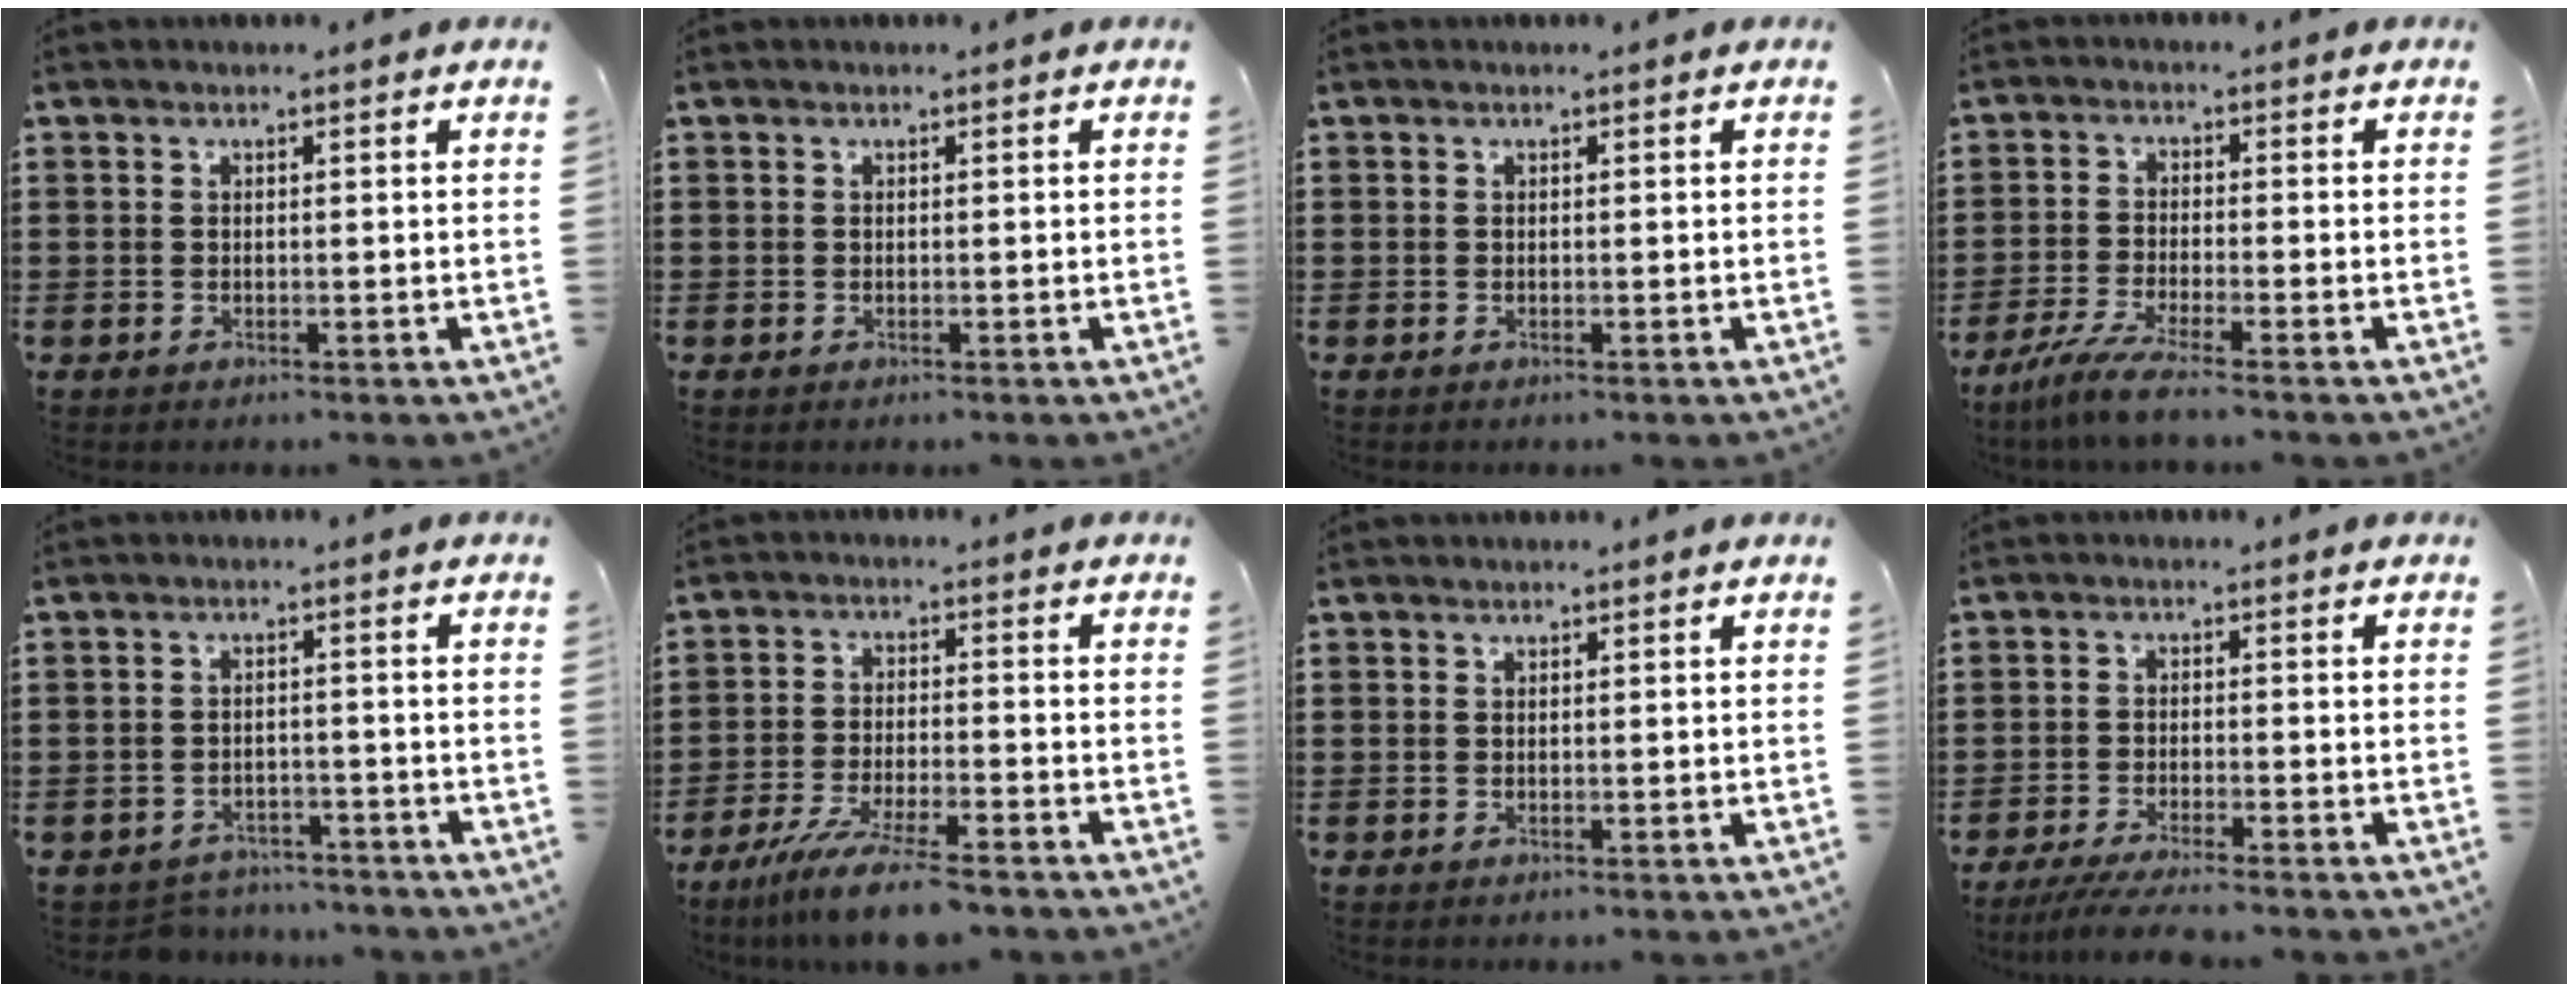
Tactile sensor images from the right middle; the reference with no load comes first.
{"total": 0.0}
{"total": 0.0}
{"total": 4.9, "force": [-4.0, -0.1, 2.9], "torque": [-0.078, -0.023, -0.081]}
{"total": 3.1, "force": [-3.0, 0.7, -0.2], "torque": [-0.006, 0.001, -0.067]}
{"total": 8.2, "force": [-6.7, 0.4, 4.7], "torque": [-0.093, -0.008, -0.125]}
{"total": 0.0}
{"total": 3.9, "force": [-3.5, 0.0, 1.7], "torque": [-0.042, -0.012, -0.070]}